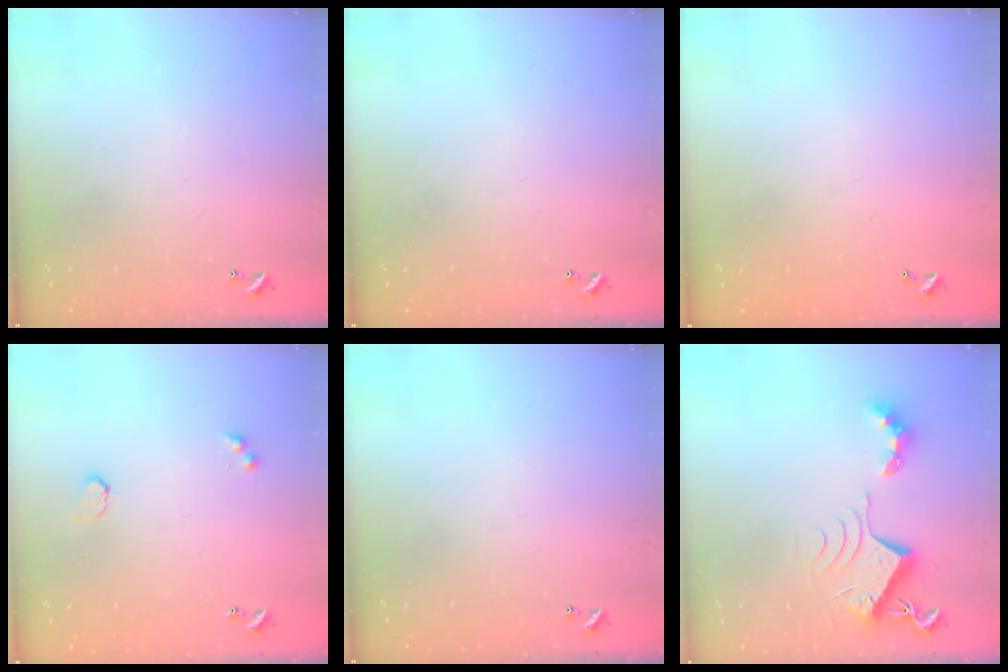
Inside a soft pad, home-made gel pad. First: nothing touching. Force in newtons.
{"total": 0.0}
{"total": 2.8, "press": 2.8, "slide": 0.1}
{"total": 3.2, "press": 3.1, "slide": 0.6}
{"total": 0.0}
{"total": 8.8, "press": 8.8, "slide": 1.0}